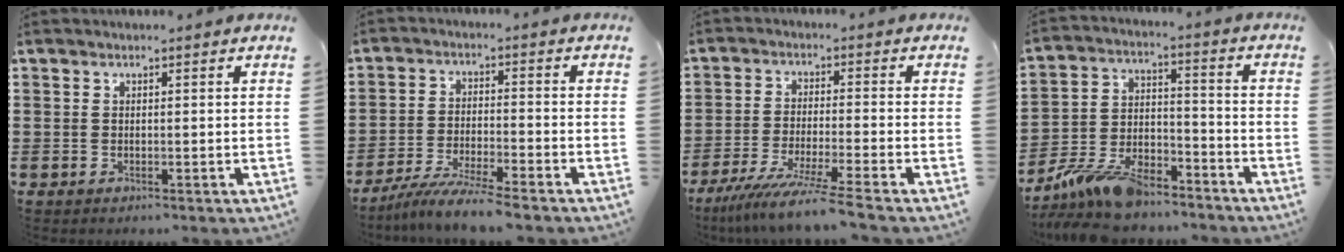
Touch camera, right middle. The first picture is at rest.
{"total": 6.4, "force": [-5.8, -0.2, 2.5], "torque": [-0.057, -0.014, -0.114]}
{"total": 7.7, "force": [-6.5, -0.8, 4.0], "torque": [-0.084, -0.022, -0.127]}
{"total": 10.9, "force": [-9.3, 3.2, 4.6], "torque": [-0.094, 0.027, -0.181]}